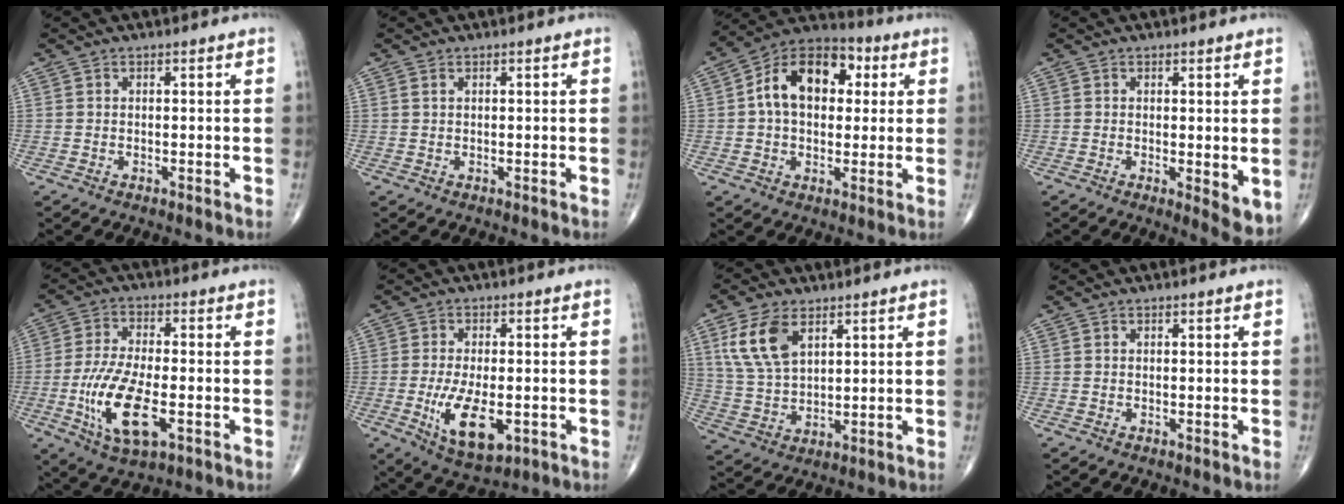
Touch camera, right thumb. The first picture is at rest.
{"total": 0.7, "force": [0.4, 0.4, 0.5], "torque": [-0.011, 0.004, 0.008]}
{"total": 15.0, "force": [2.9, 10.0, 10.8], "torque": [-0.146, 0.024, 0.036]}
{"total": 5.2, "force": [-0.4, 1.7, 4.9], "torque": [-0.061, -0.016, -0.004]}
{"total": 13.5, "force": [-3.7, 5.5, 11.8], "torque": [-0.237, 0.001, -0.063]}
{"total": 10.8, "force": [-2.8, 4.9, 9.2], "torque": [-0.159, -0.012, -0.036]}
{"total": 10.6, "force": [4.8, 5.8, 7.5], "torque": [-0.146, -0.013, 0.101]}
{"total": 0.0}